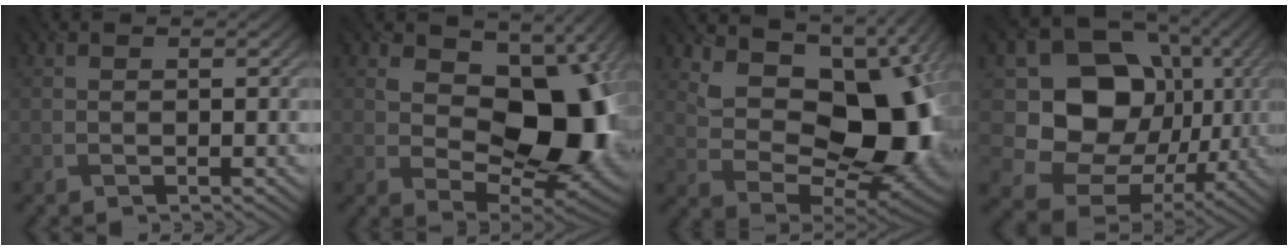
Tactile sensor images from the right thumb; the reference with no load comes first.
{"total": 15.2, "force": [2.0, 9.8, 11.5], "torque": [-0.152, -0.006, 0.038]}
{"total": 14.6, "force": [3.4, 9.0, 10.9], "torque": [-0.158, -0.017, 0.073]}
{"total": 16.3, "force": [0.8, 13.6, 8.8], "torque": [-0.180, -0.028, 0.011]}